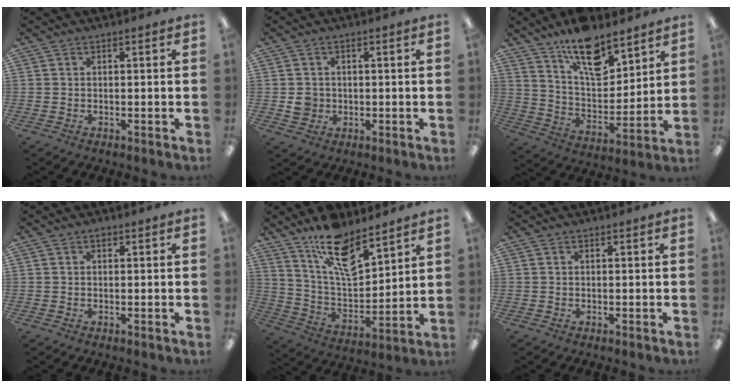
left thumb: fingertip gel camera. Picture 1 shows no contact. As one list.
[{"total": 3.2, "force": [-0.1, 3.1, 1.0], "torque": [-0.005, -0.001, -0.005]}, {"total": 15.8, "force": [11.6, 6.7, 8.4], "torque": [-0.132, -0.069, 0.201]}, {"total": 0.9, "force": [0.4, 0.5, 0.6], "torque": [-0.013, 0.004, 0.007]}, {"total": 15.7, "force": [11.4, 6.0, 9.0], "torque": [-0.156, -0.067, 0.199]}, {"total": 0.0}]